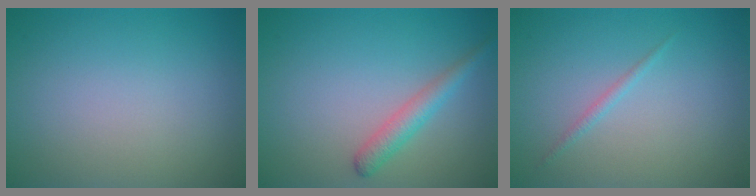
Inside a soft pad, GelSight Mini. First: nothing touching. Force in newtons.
{"total": 2.2, "press": 2.2, "slide": 0.1}
{"total": 0.7, "press": 0.7, "slide": 0.1}